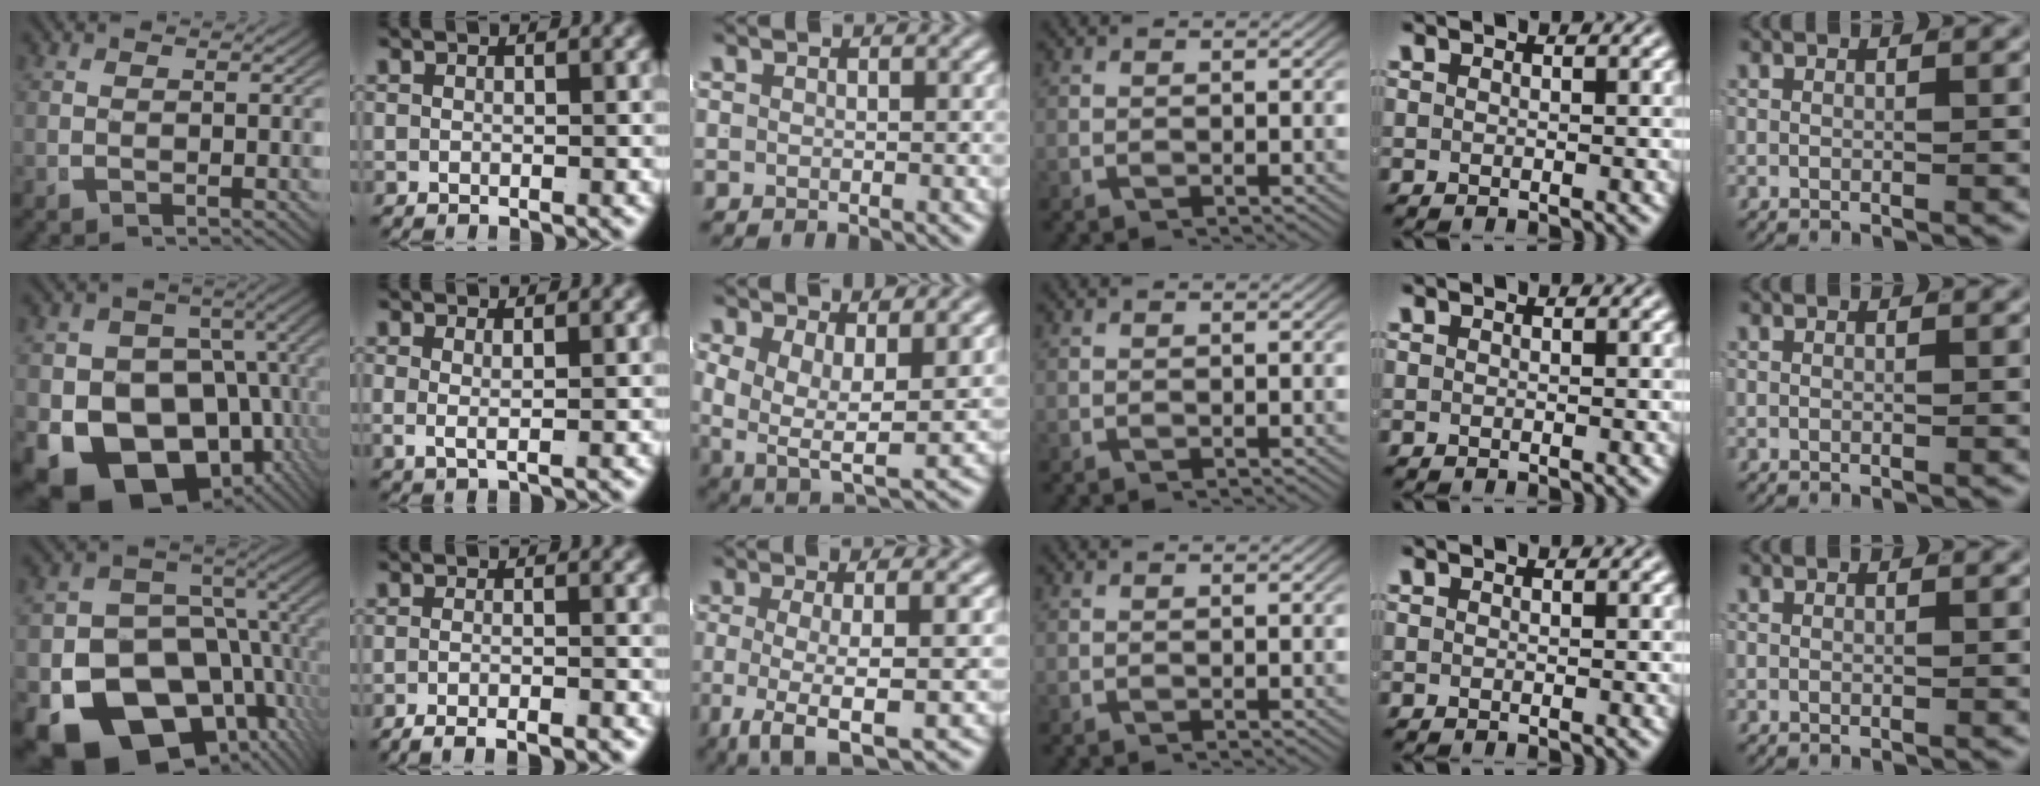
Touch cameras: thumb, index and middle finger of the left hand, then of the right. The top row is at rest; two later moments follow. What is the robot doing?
{"motion": "lift_and_place", "object": "shorts"}